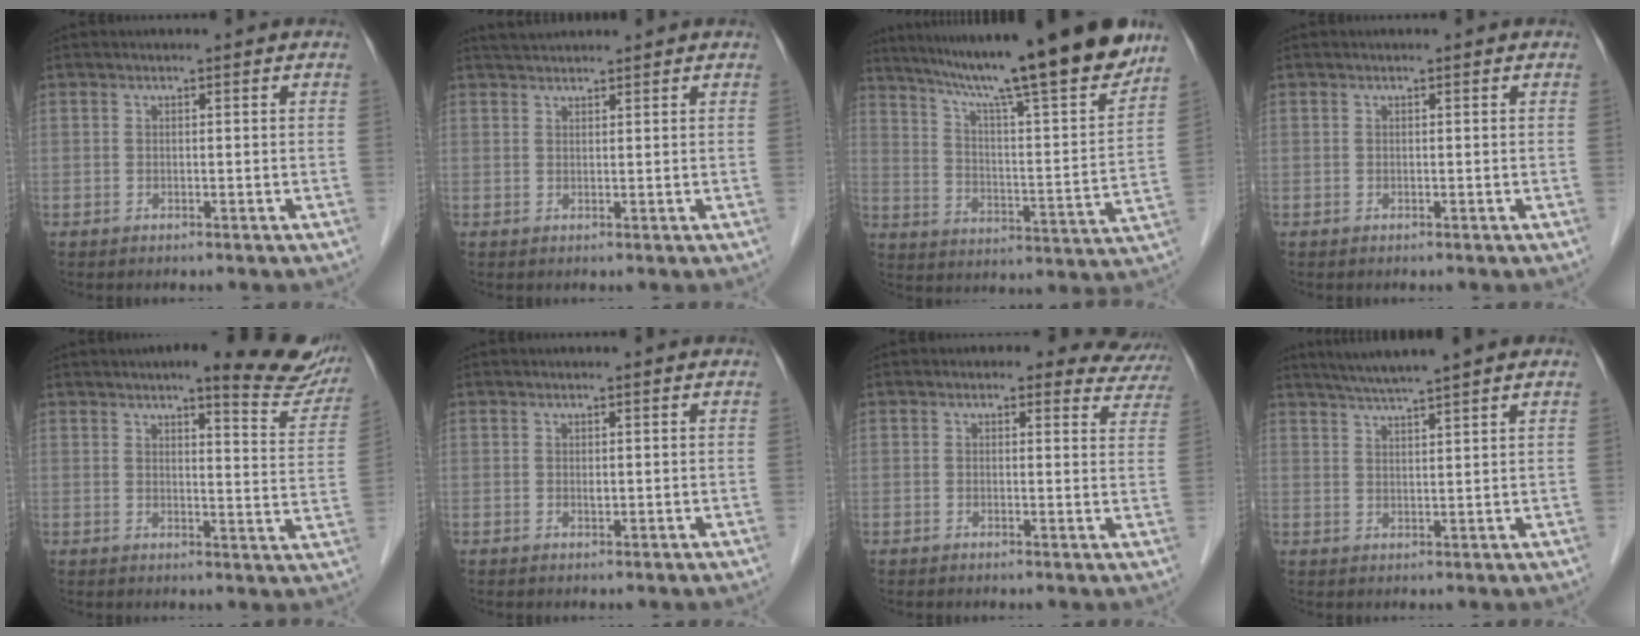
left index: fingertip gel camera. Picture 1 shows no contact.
{"total": 2.8, "force": [2.8, 0.2, 0.7], "torque": [-0.013, 0.026, 0.050]}
{"total": 23.2, "force": [19.1, 0.2, 13.1], "torque": [-0.214, -0.026, 0.282]}
{"total": 0.0}
{"total": 13.0, "force": [11.1, 2.3, 6.3], "torque": [-0.058, -0.025, 0.111]}
{"total": 0.5, "force": [0.0, 0.3, 0.4], "torque": [-0.010, -0.002, 0.000]}
{"total": 6.3, "force": [5.6, 2.9, 0.4], "torque": [0.029, -0.004, 0.032]}
{"total": 10.2, "force": [8.5, -0.3, 5.6], "torque": [-0.091, 0.020, 0.118]}